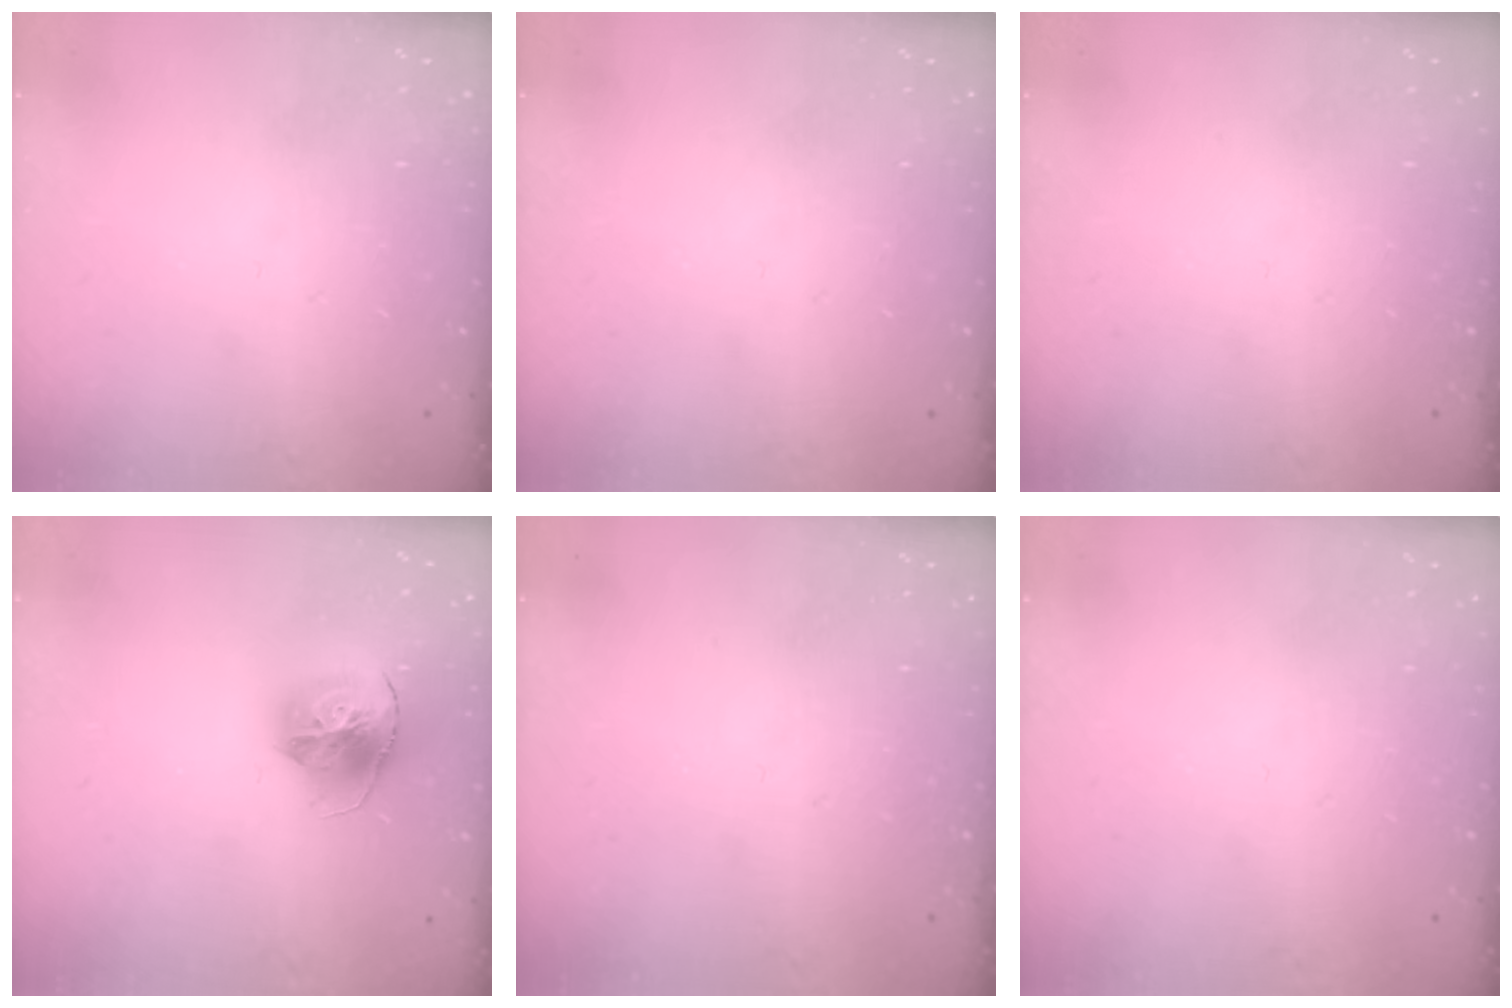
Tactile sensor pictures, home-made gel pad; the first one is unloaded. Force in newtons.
{"total": 0.0}
{"total": 0.0}
{"total": 15.6, "press": 15.5, "slide": 1.6}
{"total": 0.0}
{"total": 0.0}